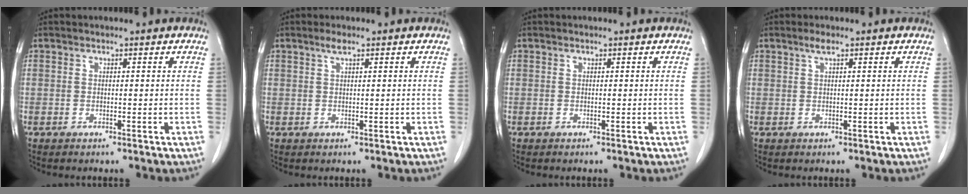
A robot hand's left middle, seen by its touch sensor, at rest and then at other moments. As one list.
[{"total": 1.3, "force": [0.8, 0.1, 1.0], "torque": [-0.019, 0.004, 0.016]}, {"total": 0.0}, {"total": 1.2, "force": [0.7, 0.0, 0.9], "torque": [-0.020, 0.005, 0.014]}]